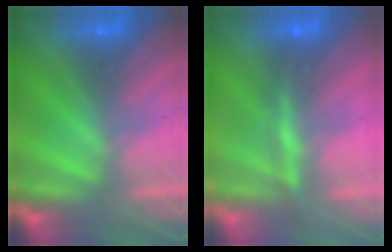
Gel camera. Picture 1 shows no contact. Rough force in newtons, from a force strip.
{"total": 4.6}